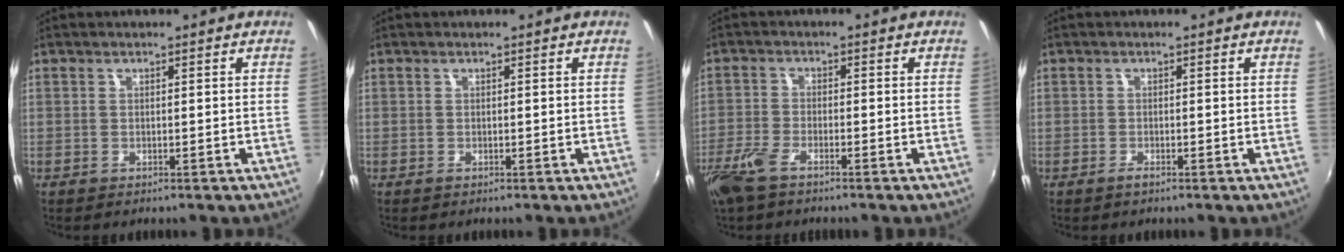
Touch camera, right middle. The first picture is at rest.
{"total": 0.0}
{"total": 6.2, "force": [-4.4, 2.0, 3.9], "torque": [-0.102, -0.010, -0.092]}
{"total": 1.0, "force": [-0.8, 0.4, 0.4], "torque": [-0.007, -0.005, -0.019]}